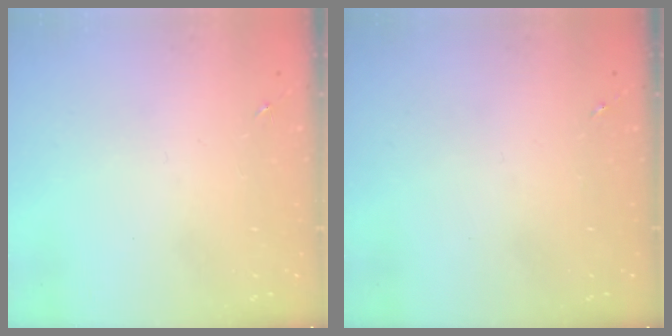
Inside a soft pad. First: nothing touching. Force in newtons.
{"total": 0.0}